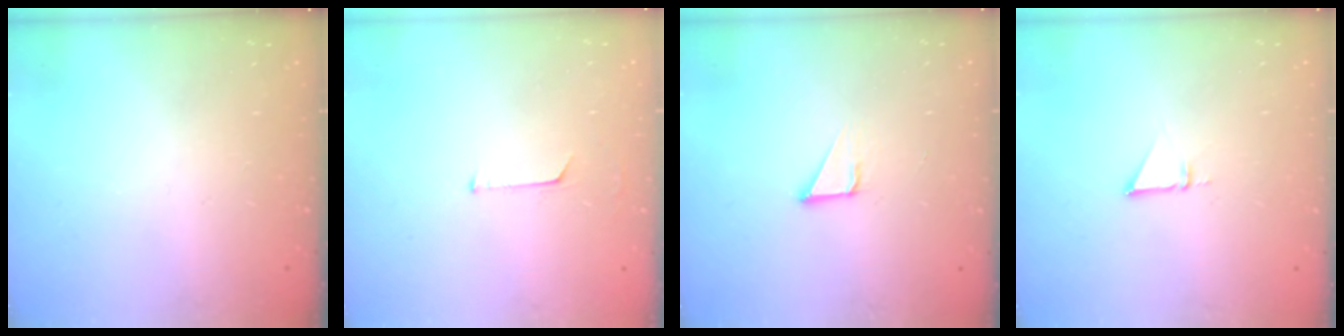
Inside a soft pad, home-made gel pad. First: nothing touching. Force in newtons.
{"total": 4.6, "press": 4.6, "slide": 0.3}
{"total": 2.1, "press": 2.1, "slide": 0.0}
{"total": 3.1, "press": 3.1, "slide": 0.2}